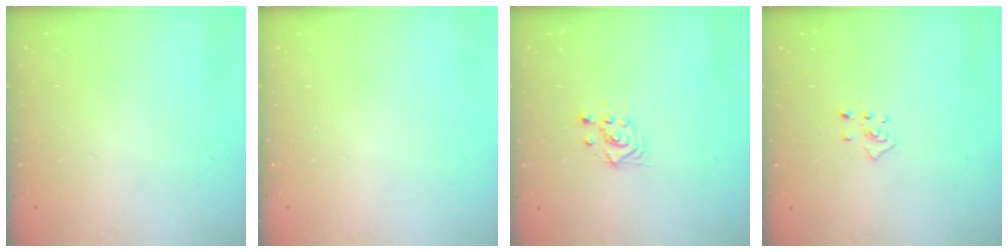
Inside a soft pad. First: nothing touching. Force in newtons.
{"total": 0.0}
{"total": 2.3, "press": 2.3, "slide": 0.1}
{"total": 4.2, "press": 4.1, "slide": 0.7}